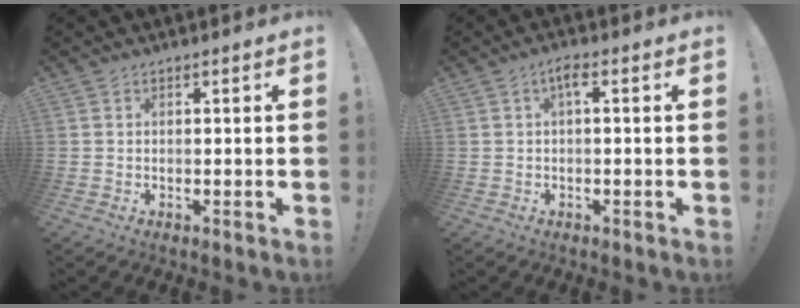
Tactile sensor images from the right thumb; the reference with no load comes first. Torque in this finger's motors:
{"motor_torque": [-0.07, 0.07, -0.02, 0.02, 0.00]}